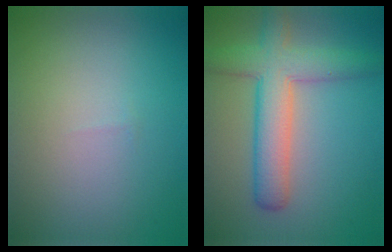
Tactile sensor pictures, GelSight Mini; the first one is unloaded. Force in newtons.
{"total": 6.1, "press": 6.1, "slide": 0.3}